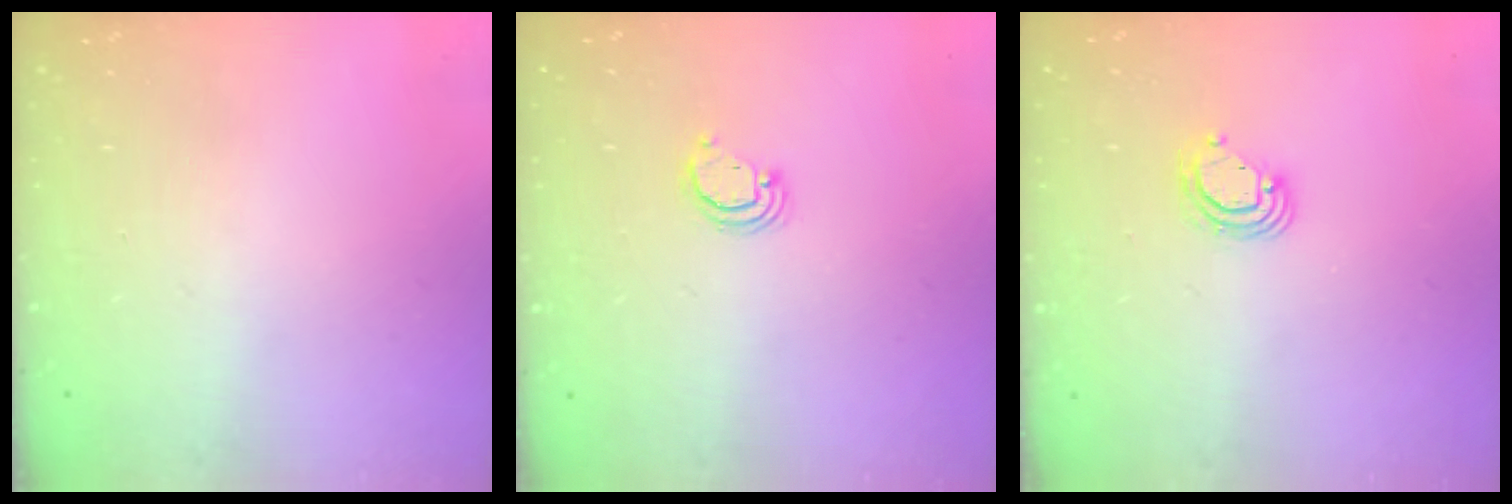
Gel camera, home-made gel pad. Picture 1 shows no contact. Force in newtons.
{"total": 2.4, "press": 2.4, "slide": 0.2}
{"total": 4.6, "press": 4.6, "slide": 0.2}